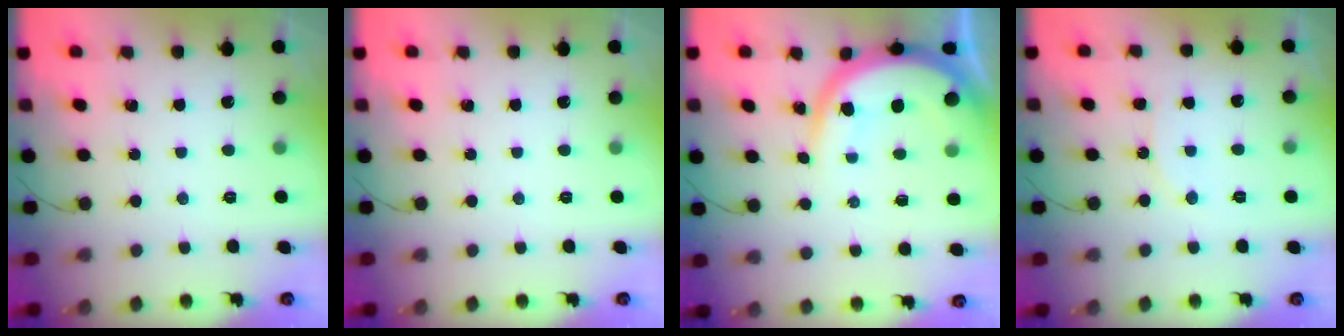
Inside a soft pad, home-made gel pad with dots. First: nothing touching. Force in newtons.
{"total": 0.0}
{"total": 11.3, "press": 11.2, "slide": 1.2}
{"total": 8.1, "press": 7.7, "slide": 2.5}